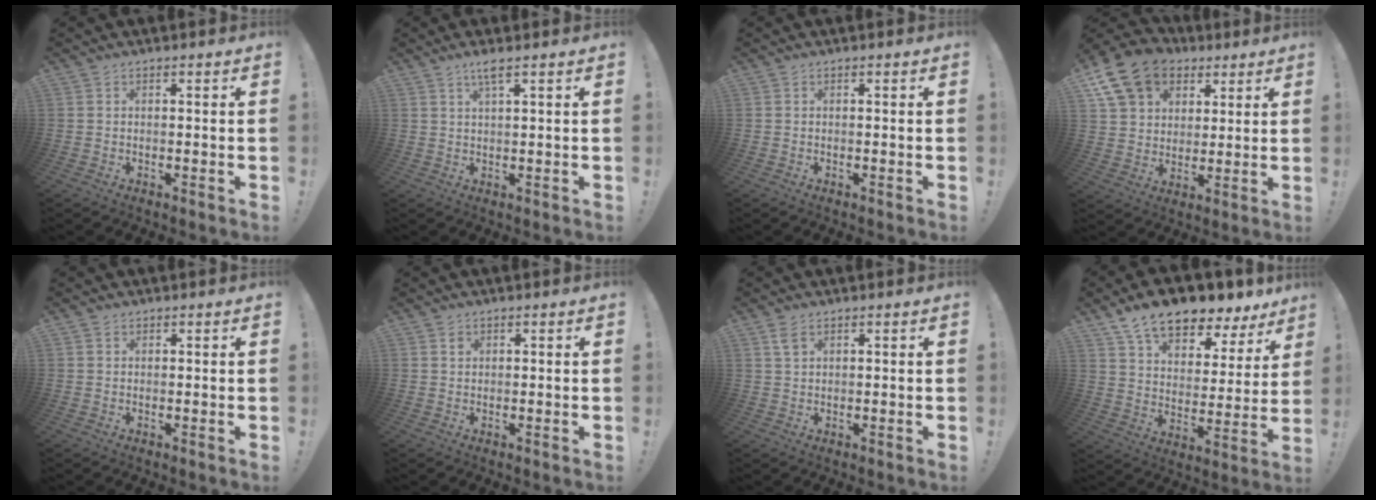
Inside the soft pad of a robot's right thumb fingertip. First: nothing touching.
{"total": 3.7, "force": [2.4, 0.2, 2.7], "torque": [-0.056, -0.004, 0.041]}
{"total": 0.0}
{"total": 15.8, "force": [8.1, 11.5, 7.2], "torque": [-0.115, -0.037, 0.159]}
{"total": 0.7, "force": [0.5, 0.4, 0.1], "torque": [-0.001, -0.001, 0.010]}
{"total": 1.1, "force": [0.6, 0.9, 0.3], "torque": [0.010, -0.005, 0.008]}
{"total": 3.1, "force": [1.7, 1.6, 2.0], "torque": [-0.028, -0.006, 0.029]}
{"total": 13.8, "force": [11.2, 5.4, 6.0], "torque": [-0.109, -0.087, 0.199]}